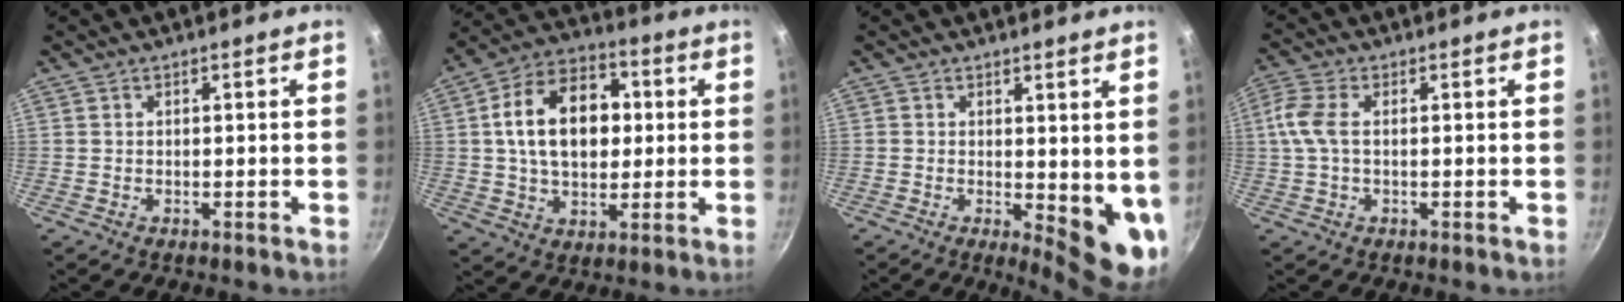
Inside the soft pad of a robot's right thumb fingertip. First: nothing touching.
{"total": 17.1, "force": [2.2, 11.7, 12.3], "torque": [-0.167, 0.020, 0.026]}
{"total": 8.6, "force": [0.5, 3.7, 7.8], "torque": [-0.078, -0.020, 0.011]}
{"total": 5.7, "force": [0.6, 3.1, 4.7], "torque": [-0.111, 0.013, 0.005]}